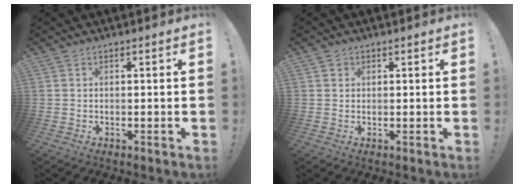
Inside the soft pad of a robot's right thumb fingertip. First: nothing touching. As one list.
[{"total": 1.1, "force": [0.6, 0.9, 0.1], "torque": [0.002, -0.001, 0.010]}]